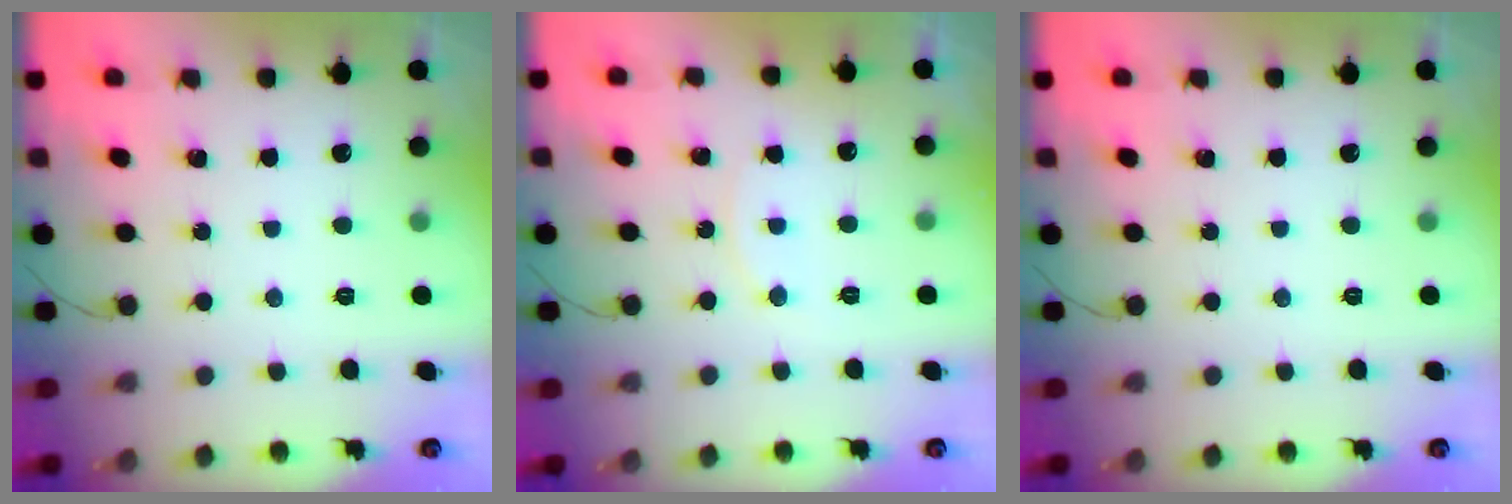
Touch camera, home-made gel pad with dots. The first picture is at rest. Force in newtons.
{"total": 4.6, "press": 4.6, "slide": 0.0}
{"total": 0.0}